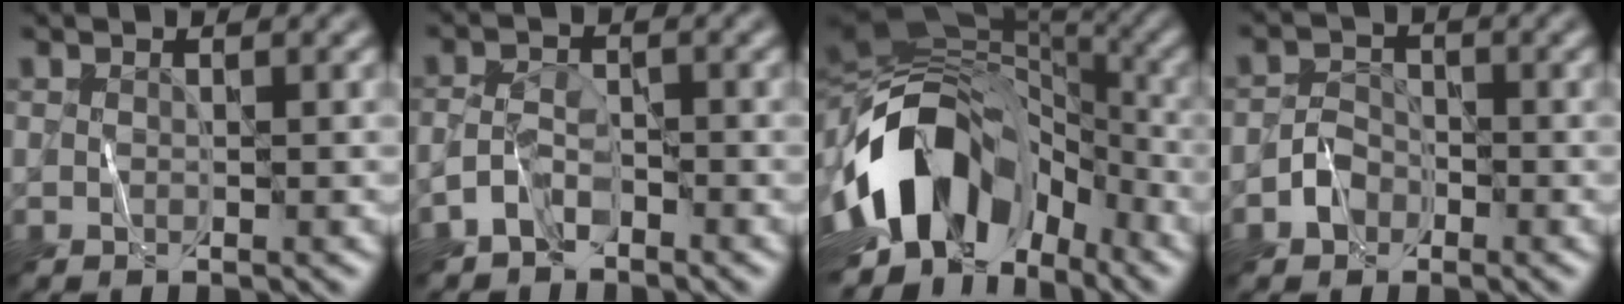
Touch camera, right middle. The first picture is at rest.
{"total": 2.7, "force": [-2.1, 1.2, 1.2], "torque": [-0.024, 0.012, -0.047]}
{"total": 15.2, "force": [-4.9, 9.8, 10.5], "torque": [-0.189, 0.013, -0.098]}
{"total": 2.0, "force": [-1.2, 1.5, 0.6], "torque": [-0.004, 0.012, -0.026]}